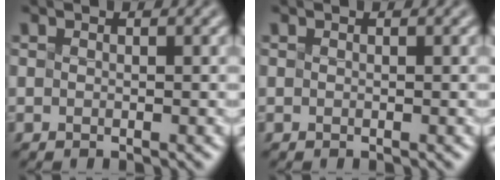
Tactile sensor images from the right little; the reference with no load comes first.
{"total": 0.0}